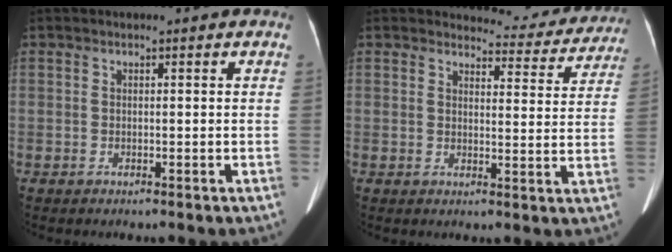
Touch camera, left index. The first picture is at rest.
{"total": 9.5, "force": [9.2, 2.3, 0.0], "torque": [0.018, -0.023, 0.092]}